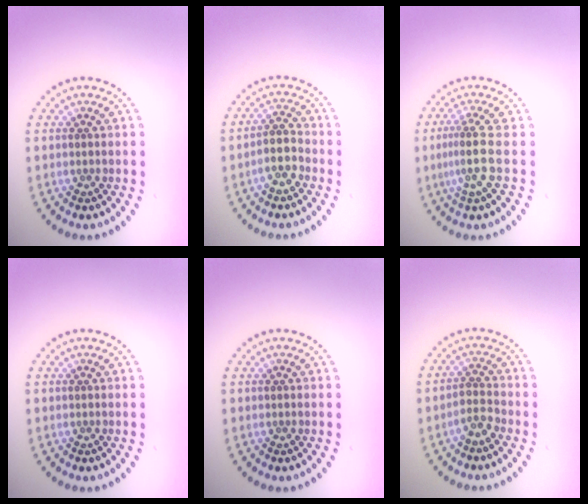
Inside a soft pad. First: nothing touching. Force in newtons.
{"total": 2.6, "press": 2.2, "slide": 1.3}
{"total": 3.1, "press": 2.2, "slide": 2.2}
{"total": 0.0}
{"total": 0.0}
{"total": 1.9, "press": 1.5, "slide": 1.1}